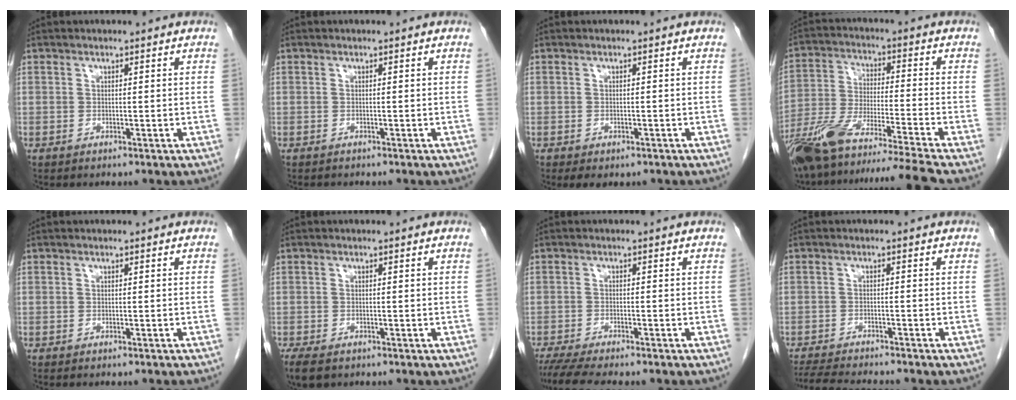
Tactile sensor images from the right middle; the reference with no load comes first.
{"total": 0.8, "force": [-0.7, 0.3, 0.1], "torque": [-0.009, -0.002, -0.011]}
{"total": 3.2, "force": [-2.2, 1.7, 1.6], "torque": [-0.015, -0.003, -0.024]}
{"total": 18.5, "force": [-15.8, -2.0, 9.4], "torque": [-0.180, -0.033, -0.276]}
{"total": 2.6, "force": [-2.3, 0.1, 1.1], "torque": [-0.017, -0.001, -0.026]}
{"total": 5.5, "force": [-3.8, 2.8, 2.9], "torque": [-0.057, -0.012, -0.059]}
{"total": 8.7, "force": [-7.4, 1.0, 4.4], "torque": [-0.065, -0.013, -0.114]}
{"total": 9.3, "force": [-8.5, 0.8, 3.7], "torque": [-0.058, -0.013, -0.131]}